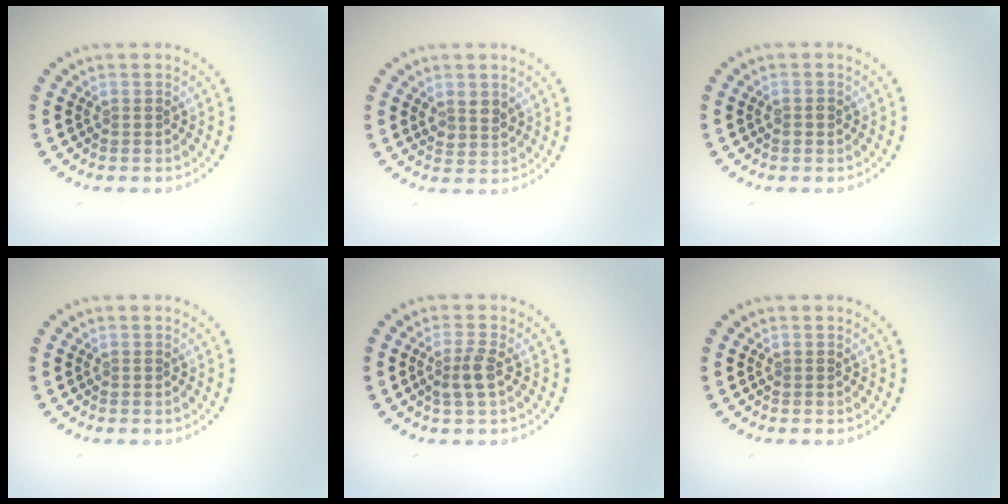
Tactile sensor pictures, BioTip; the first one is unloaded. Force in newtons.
{"total": 1.8, "press": 1.6, "slide": 0.7}
{"total": 0.9, "press": 0.9, "slide": 0.0}
{"total": 0.0}
{"total": 2.2, "press": 1.9, "slide": 1.0}
{"total": 0.0}